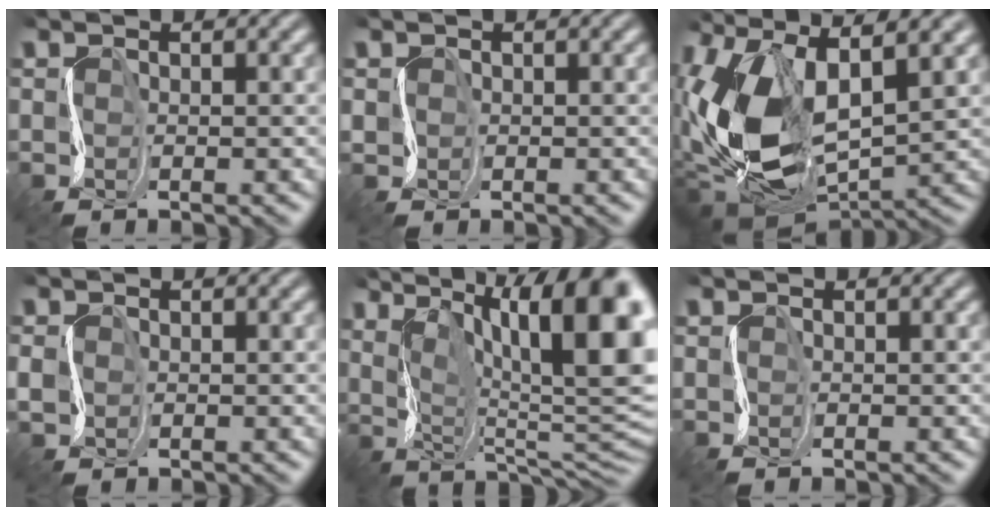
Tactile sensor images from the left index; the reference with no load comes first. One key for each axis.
{"total": 0.5, "fx": -0.1, "fy": 0.4, "fz": -0.4, "tx": 0.000, "ty": 0.002, "tz": 0.001}
{"total": 13.7, "fx": 1.3, "fy": 7.5, "fz": 11.4, "tx": -0.262, "ty": -0.012, "tz": 0.024}
{"total": 0.8, "fx": -0.4, "fy": 0.7, "fz": 0.0, "tx": -0.012, "ty": 0.000, "tz": -0.005}
{"total": 16.0, "fx": 5.1, "fy": 5.8, "fz": 14.0, "tx": -0.199, "ty": 0.022, "tz": 0.088}
{"total": 0.0}